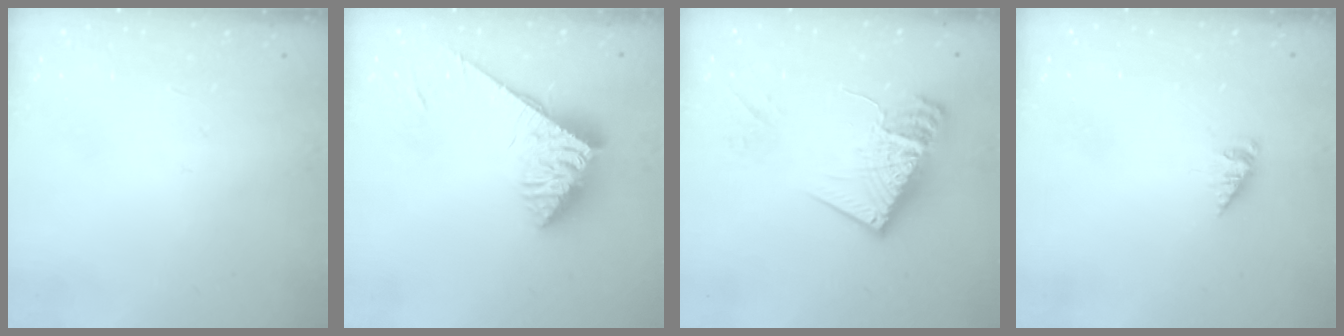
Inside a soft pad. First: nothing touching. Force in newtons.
{"total": 6.0, "press": 6.0, "slide": 0.1}
{"total": 15.7, "press": 15.6, "slide": 1.6}
{"total": 1.5, "press": 1.5, "slide": 0.3}